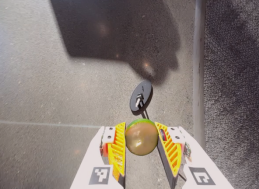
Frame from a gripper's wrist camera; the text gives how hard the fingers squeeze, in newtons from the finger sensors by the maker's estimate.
{"total": 10.8, "left": 11.1, "right": 10.5}